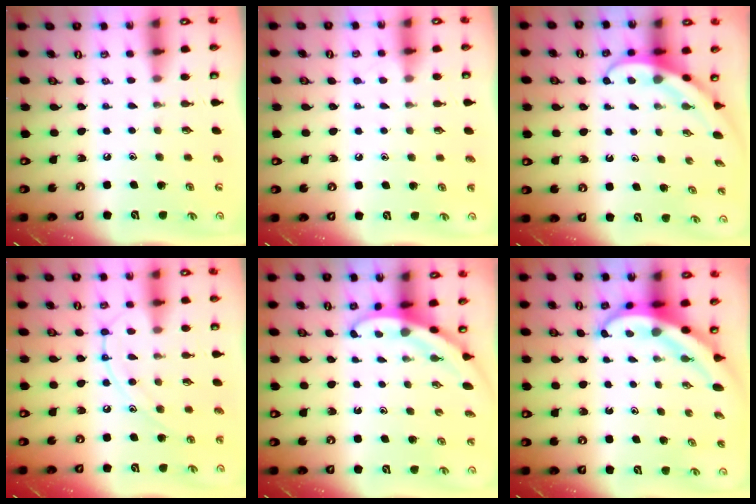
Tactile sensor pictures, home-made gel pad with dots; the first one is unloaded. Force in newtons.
{"total": 3.0, "press": 3.0, "slide": 0.3}
{"total": 3.9, "press": 3.9, "slide": 0.3}
{"total": 11.5, "press": 11.4, "slide": 1.1}
{"total": 3.1, "press": 3.1, "slide": 0.1}
{"total": 5.8, "press": 5.8, "slide": 0.8}